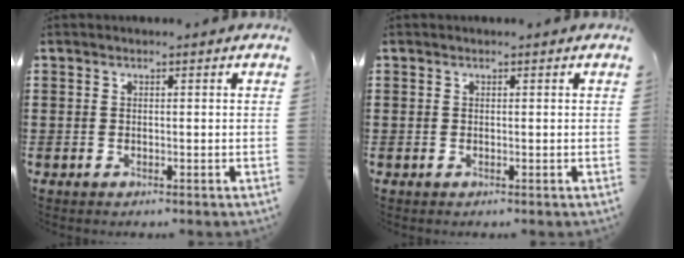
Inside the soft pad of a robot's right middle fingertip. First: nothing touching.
{"total": 0.0}